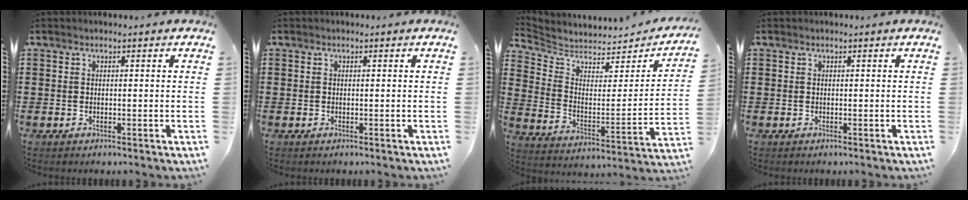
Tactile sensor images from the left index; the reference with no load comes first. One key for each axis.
{"total": 0.0}
{"total": 4.5, "fx": 4.2, "fy": 1.5, "fz": 0.9, "tx": -0.047, "ty": -0.038, "tz": 0.068}
{"total": 0.0}